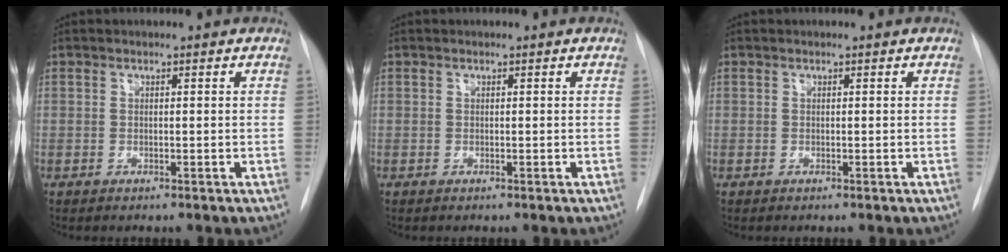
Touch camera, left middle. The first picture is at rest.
{"total": 0.0}
{"total": 0.0}